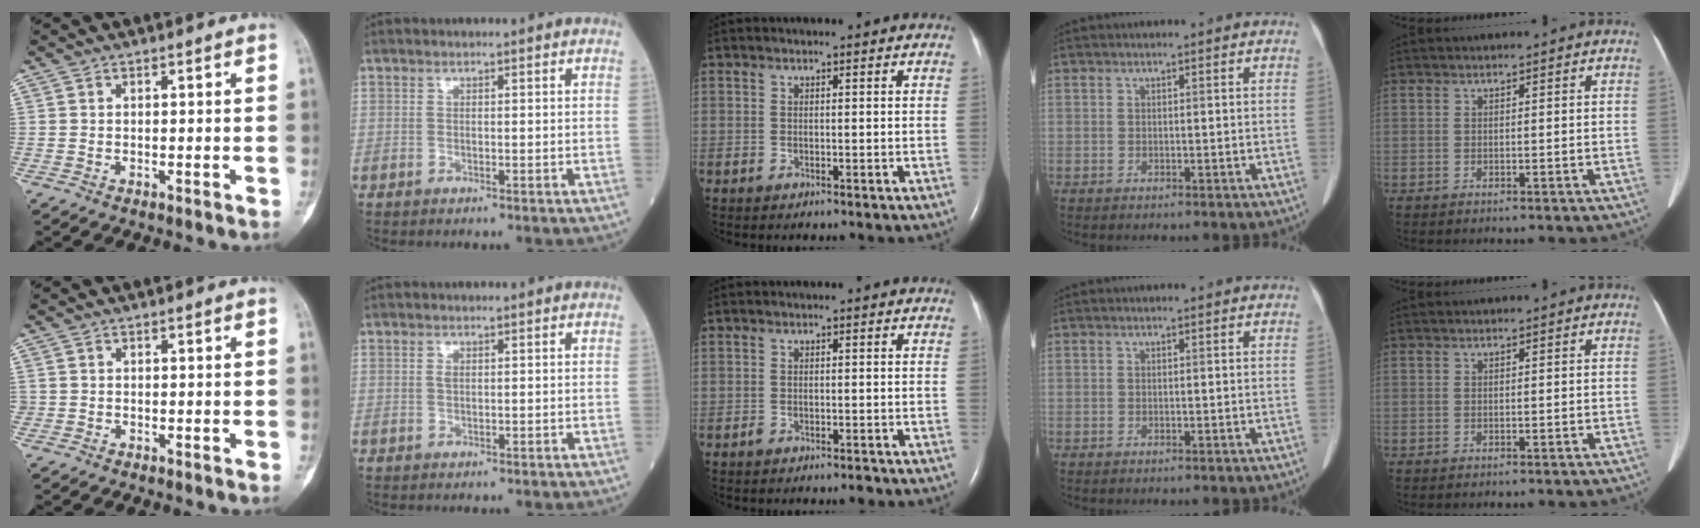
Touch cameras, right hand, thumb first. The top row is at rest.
{"thumb": {"total": 1.0, "force": [-0.4, 0.9, 0.0], "torque": [0.000, 0.005, -0.010]}, "index": {"total": 0.7, "force": [0.2, 0.3, 0.6], "torque": [-0.013, 0.000, 0.003]}, "middle": {"total": 1.2, "force": [-1.0, 0.4, 0.6], "torque": [-0.012, -0.001, -0.013]}}